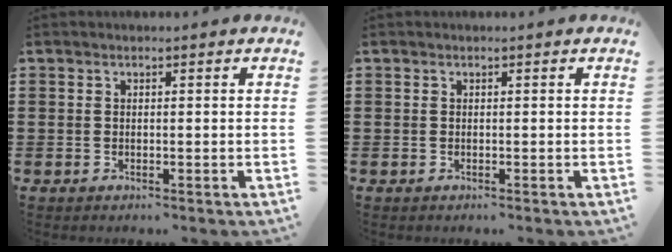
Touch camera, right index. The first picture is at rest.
{"total": 0.0}